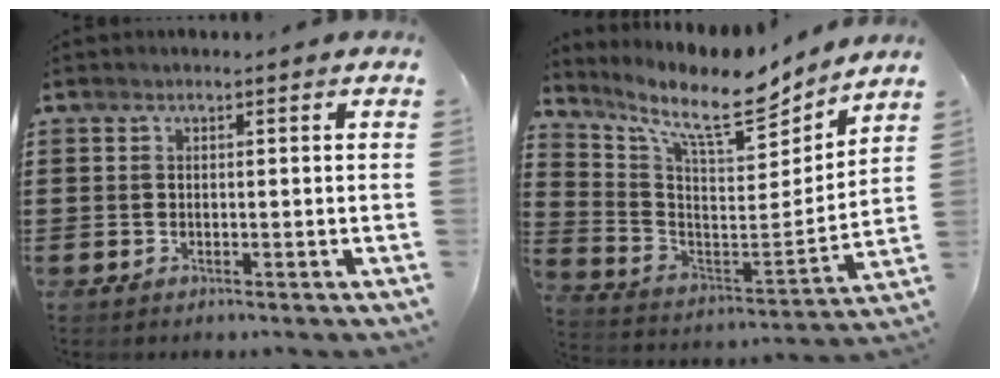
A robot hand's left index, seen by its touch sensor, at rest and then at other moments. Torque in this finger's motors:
{"motor_torque": [1.64, -0.50, 0.74, 0.20]}